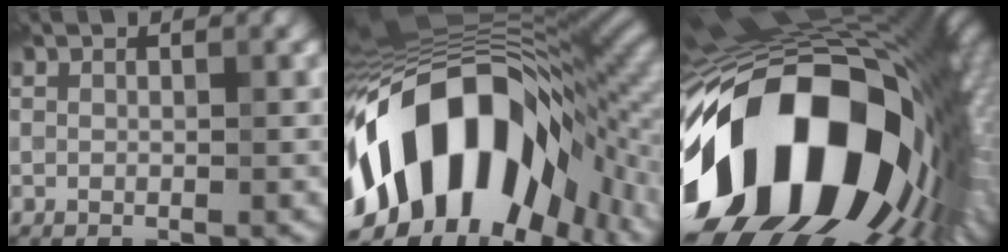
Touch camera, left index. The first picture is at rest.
{"total": 18.0, "force": [-5.5, 10.2, 13.8], "torque": [-0.232, 0.006, -0.100]}
{"total": 19.9, "force": [-4.7, 11.3, 15.6], "torque": [-0.272, -0.026, -0.089]}